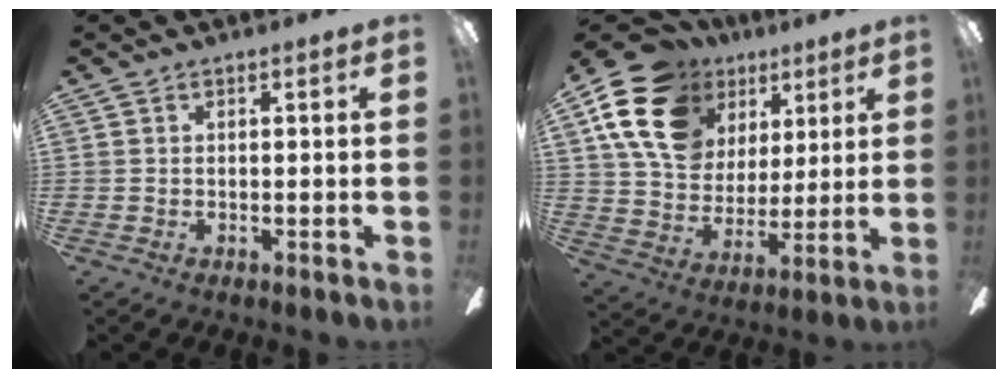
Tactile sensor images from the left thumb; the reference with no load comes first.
{"total": 20.1, "force": [9.2, 14.8, 9.9], "torque": [-0.194, -0.022, 0.173]}